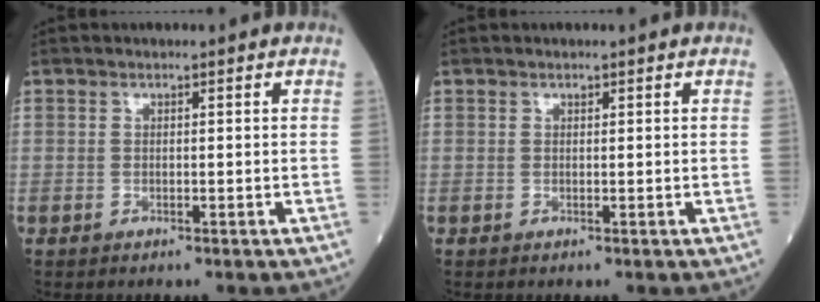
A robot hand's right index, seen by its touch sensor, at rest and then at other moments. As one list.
[{"total": 0.0}]